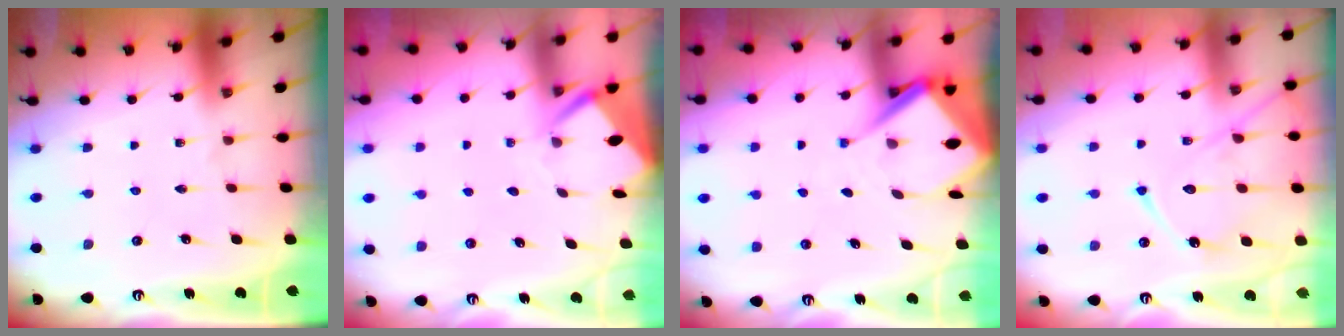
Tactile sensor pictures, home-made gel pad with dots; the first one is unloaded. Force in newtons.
{"total": 3.7, "press": 3.7, "slide": 0.3}
{"total": 8.9, "press": 8.9, "slide": 0.7}
{"total": 13.5, "press": 13.4, "slide": 1.3}